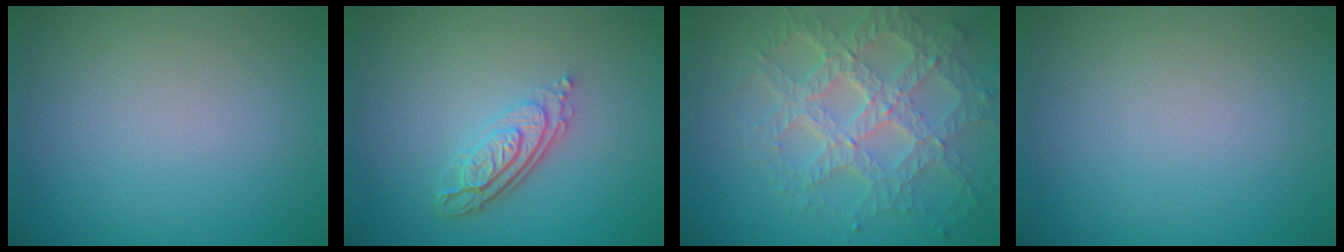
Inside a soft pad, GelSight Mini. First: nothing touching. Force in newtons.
{"total": 4.0, "press": 2.9, "slide": 2.7}
{"total": 7.4, "press": 5.5, "slide": 5.0}
{"total": 0.0}